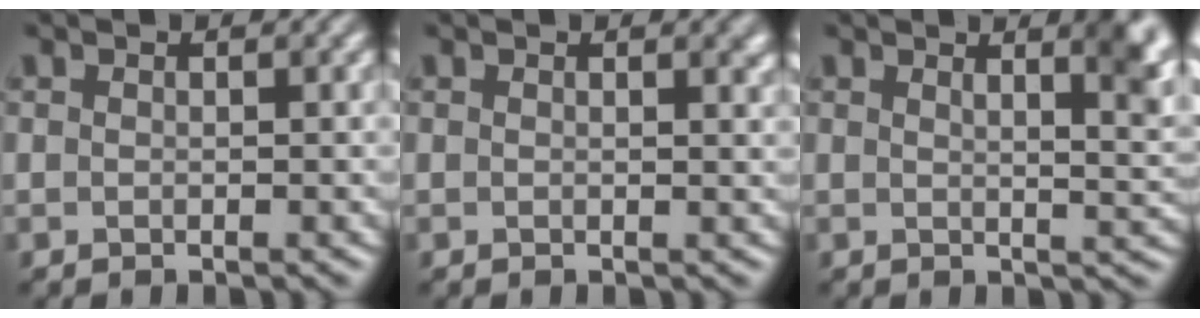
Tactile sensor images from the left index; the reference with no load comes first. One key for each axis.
{"total": 1.1, "fx": 0.7, "fy": 0.3, "fz": 0.7, "tx": -0.004, "ty": 0.002, "tz": 0.011}
{"total": 4.7, "fx": 2.5, "fy": 1.6, "fz": 3.6, "tx": -0.023, "ty": 0.007, "tz": 0.030}